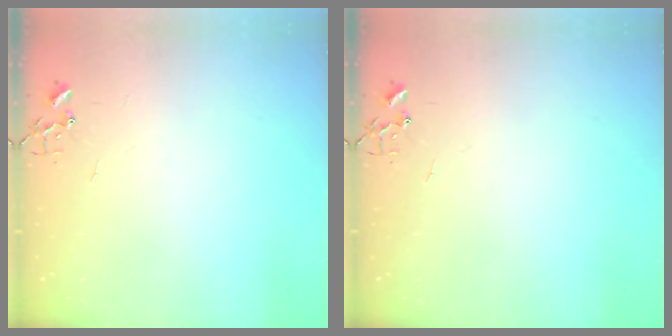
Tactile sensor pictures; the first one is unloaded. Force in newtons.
{"total": 0.0}